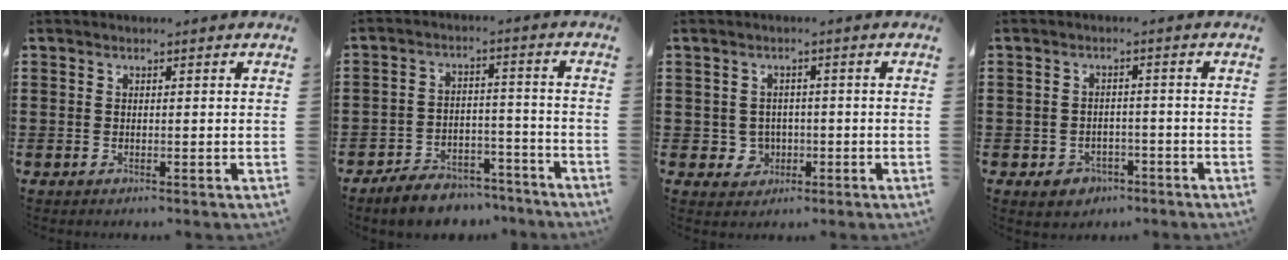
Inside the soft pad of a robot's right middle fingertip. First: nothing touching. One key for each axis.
{"total": 6.1, "fx": -5.8, "fy": 1.5, "fz": 1.0, "tx": -0.012, "ty": 0.020, "tz": -0.113}
{"total": 2.8, "fx": -0.4, "fy": 2.7, "fz": 0.6, "tx": -0.024, "ty": 0.007, "tz": -0.012}
{"total": 2.7, "fx": -2.1, "fy": 1.6, "fz": 0.3, "tx": -0.013, "ty": 0.003, "tz": -0.045}